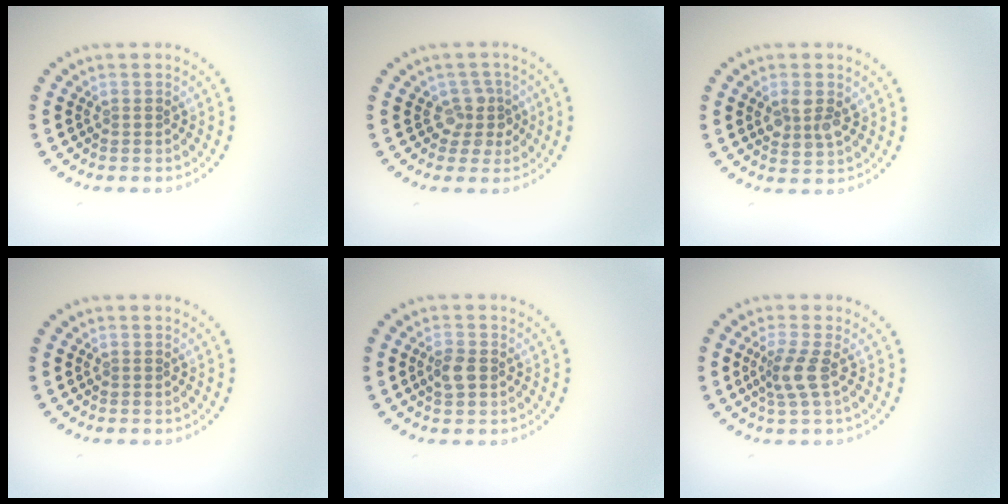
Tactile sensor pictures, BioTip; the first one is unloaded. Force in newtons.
{"total": 2.4, "press": 1.9, "slide": 1.5}
{"total": 2.6, "press": 2.5, "slide": 0.5}
{"total": 0.0}
{"total": 1.9, "press": 1.9, "slide": 0.2}
{"total": 2.5, "press": 1.8, "slide": 1.7}